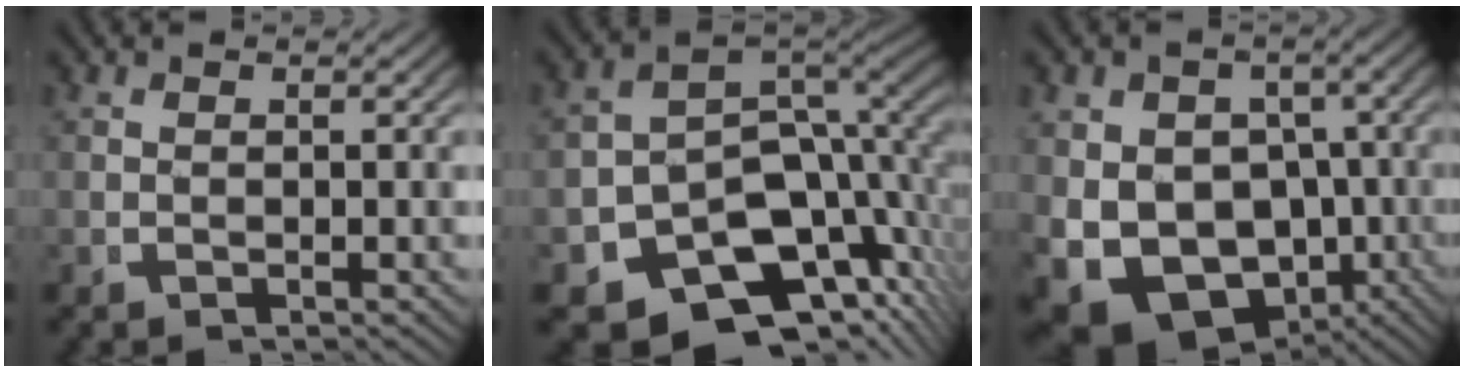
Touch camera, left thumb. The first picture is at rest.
{"total": 15.7, "force": [-5.6, 10.0, 10.7], "torque": [-0.161, -0.033, -0.083]}
{"total": 13.9, "force": [-4.8, 10.4, 7.9], "torque": [-0.178, -0.088, -0.036]}